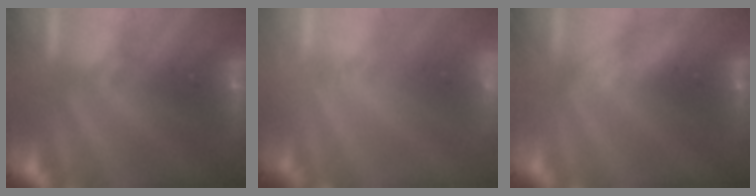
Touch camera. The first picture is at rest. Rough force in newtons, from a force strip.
{"total": 2.4}
{"total": 2.8}